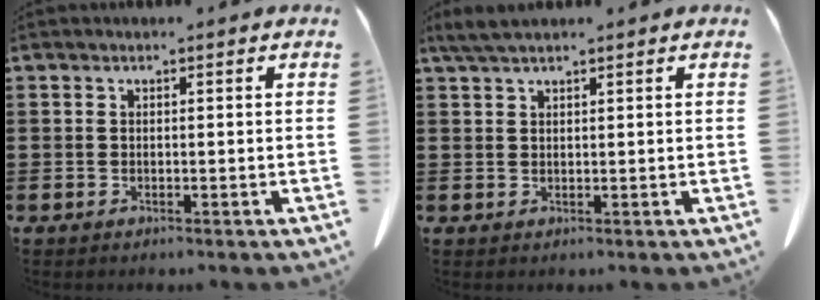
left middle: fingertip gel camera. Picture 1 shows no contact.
{"total": 2.7, "force": [2.1, 0.4, 1.8], "torque": [-0.039, 0.001, 0.039]}